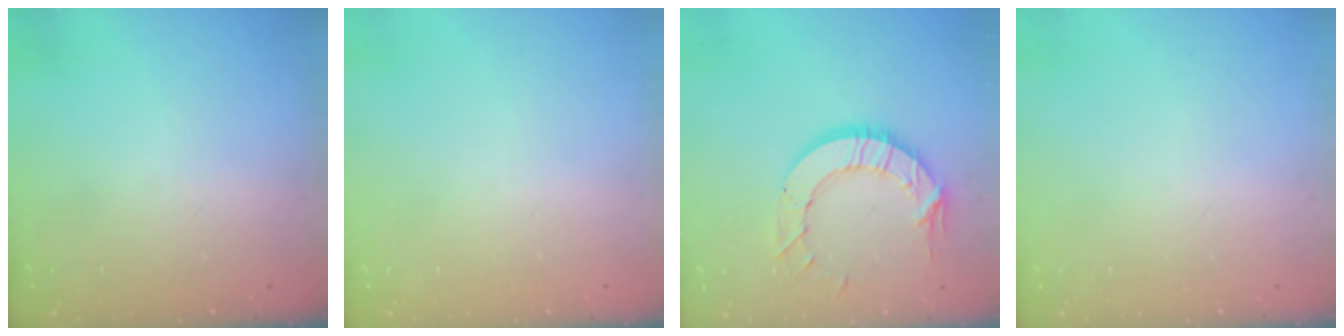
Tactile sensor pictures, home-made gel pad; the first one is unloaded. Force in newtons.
{"total": 0.0}
{"total": 12.2, "press": 12.2, "slide": 0.7}
{"total": 0.0}